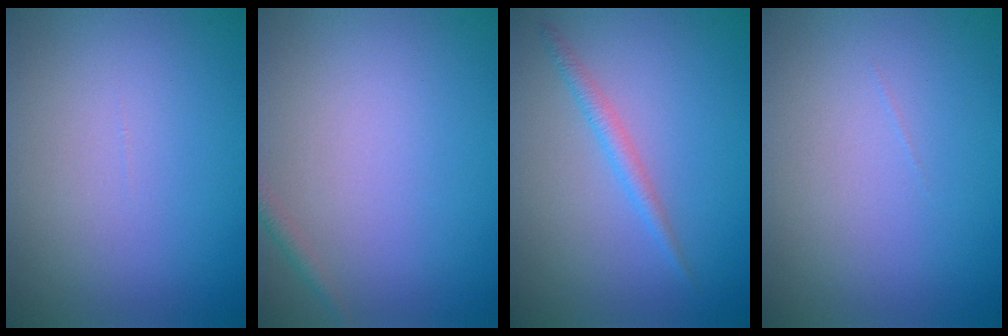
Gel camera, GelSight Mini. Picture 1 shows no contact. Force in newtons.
{"total": 0.8, "press": 0.8, "slide": 0.1}
{"total": 1.5, "press": 1.4, "slide": 0.1}
{"total": 0.0}